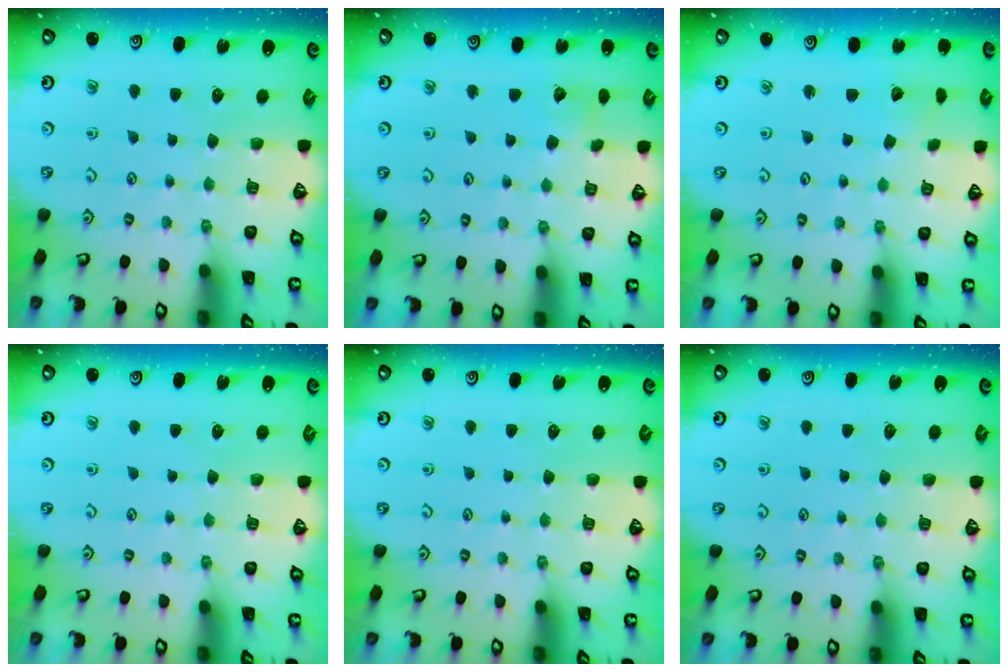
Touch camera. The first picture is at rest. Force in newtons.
{"total": 5.2, "press": 5.2, "slide": 0.5}
{"total": 1.2, "press": 1.2, "slide": 0.0}
{"total": 0.0}
{"total": 0.0}
{"total": 0.0}